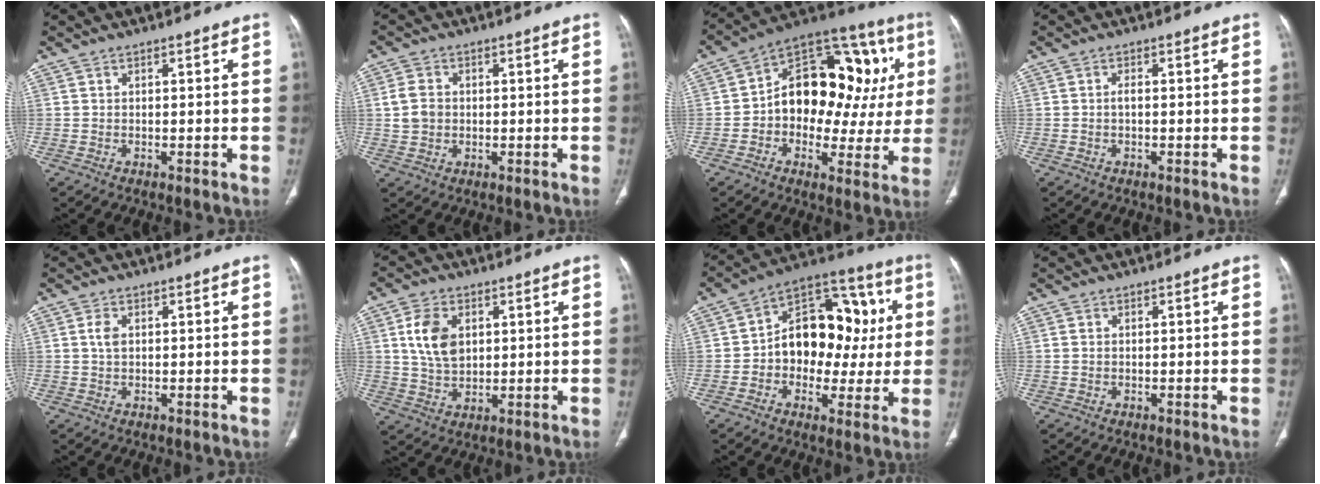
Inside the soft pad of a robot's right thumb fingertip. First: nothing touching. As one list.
[{"total": 4.7, "force": [0.3, 3.8, 2.7], "torque": [-0.048, 0.006, 0.006]}, {"total": 22.9, "force": [2.9, 14.2, 17.7], "torque": [-0.192, 0.042, 0.036]}, {"total": 0.8, "force": [-0.1, 0.4, 0.7], "torque": [-0.016, 0.001, -0.003]}, {"total": 2.4, "force": [0.5, 1.4, 1.8], "torque": [-0.039, 0.002, 0.010]}, {"total": 8.9, "force": [2.3, 6.0, 6.1], "torque": [-0.104, -0.009, 0.049]}, {"total": 18.7, "force": [1.0, 13.3, 13.2], "torque": [-0.128, 0.041, 0.011]}, {"total": 0.7, "force": [0.1, 0.5, 0.5], "torque": [-0.014, 0.003, 0.004]}]